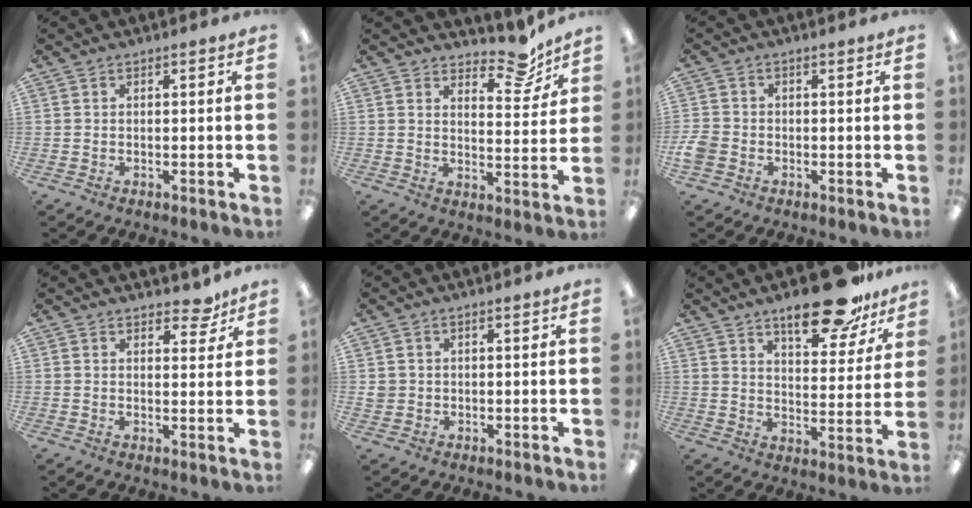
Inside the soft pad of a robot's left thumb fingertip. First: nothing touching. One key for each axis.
{"total": 9.7, "fx": 7.9, "fy": 3.6, "fz": 4.3, "tx": -0.036, "ty": -0.060, "tz": 0.134}
{"total": 3.8, "fx": -1.2, "fy": 3.1, "fz": 1.9, "tx": -0.035, "ty": 0.007, "tz": -0.022}
{"total": 4.5, "fx": 3.6, "fy": 2.0, "fz": 1.7, "tx": -0.001, "ty": -0.023, "tz": 0.059}
{"total": 1.8, "fx": 0.3, "fy": 1.8, "fz": 0.3, "tx": -0.007, "ty": 0.003, "tz": 0.004}
{"total": 17.0, "fx": 12.4, "fy": 6.4, "fz": 9.8, "tx": -0.128, "ty": -0.071, "tz": 0.203}